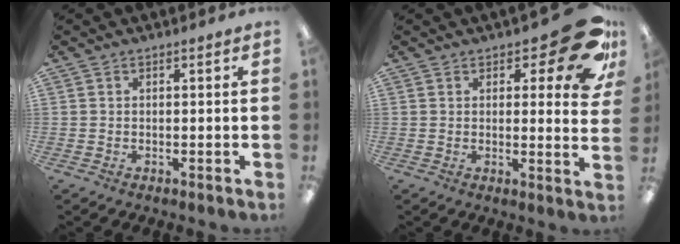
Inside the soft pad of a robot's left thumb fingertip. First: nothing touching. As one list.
[{"total": 14.7, "force": [8.0, 5.4, 11.0], "torque": [-0.136, -0.053, 0.134]}]